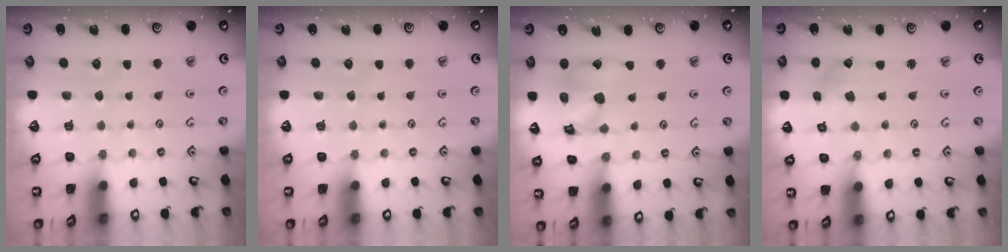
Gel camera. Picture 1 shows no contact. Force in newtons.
{"total": 0.0}
{"total": 14.6, "press": 14.5, "slide": 1.8}
{"total": 1.7, "press": 1.7, "slide": 0.3}